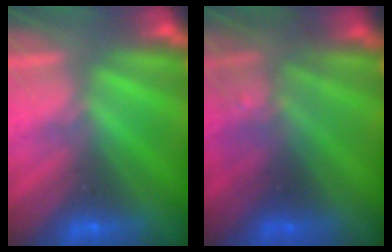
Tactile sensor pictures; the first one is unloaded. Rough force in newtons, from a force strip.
{"total": 3.0}